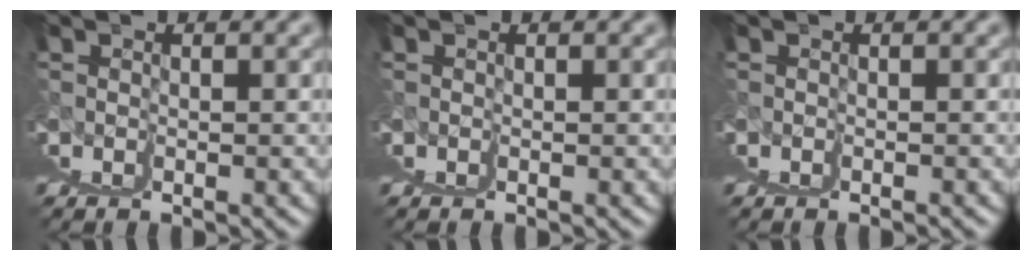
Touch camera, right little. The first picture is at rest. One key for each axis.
{"total": 0.0}
{"total": 0.7, "fx": -0.2, "fy": -0.5, "fz": -0.5, "tx": 0.006, "ty": 0.005, "tz": -0.005}